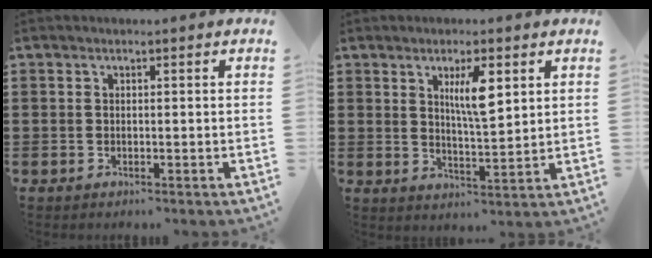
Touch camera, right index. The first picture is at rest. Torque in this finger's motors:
{"motor_torque": [0.49, 0.09, 0.44, 0.14]}